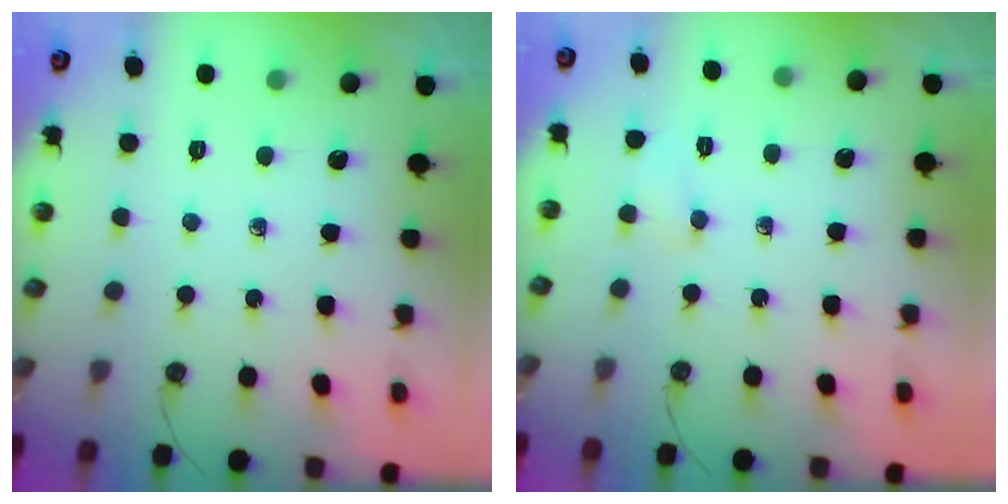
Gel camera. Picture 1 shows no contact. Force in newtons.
{"total": 11.3, "press": 3.8, "slide": 10.7}